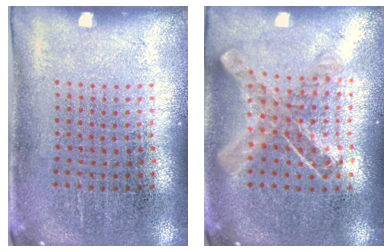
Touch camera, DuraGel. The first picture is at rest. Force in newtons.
{"total": 0.9, "press": 0.9, "slide": 0.2}